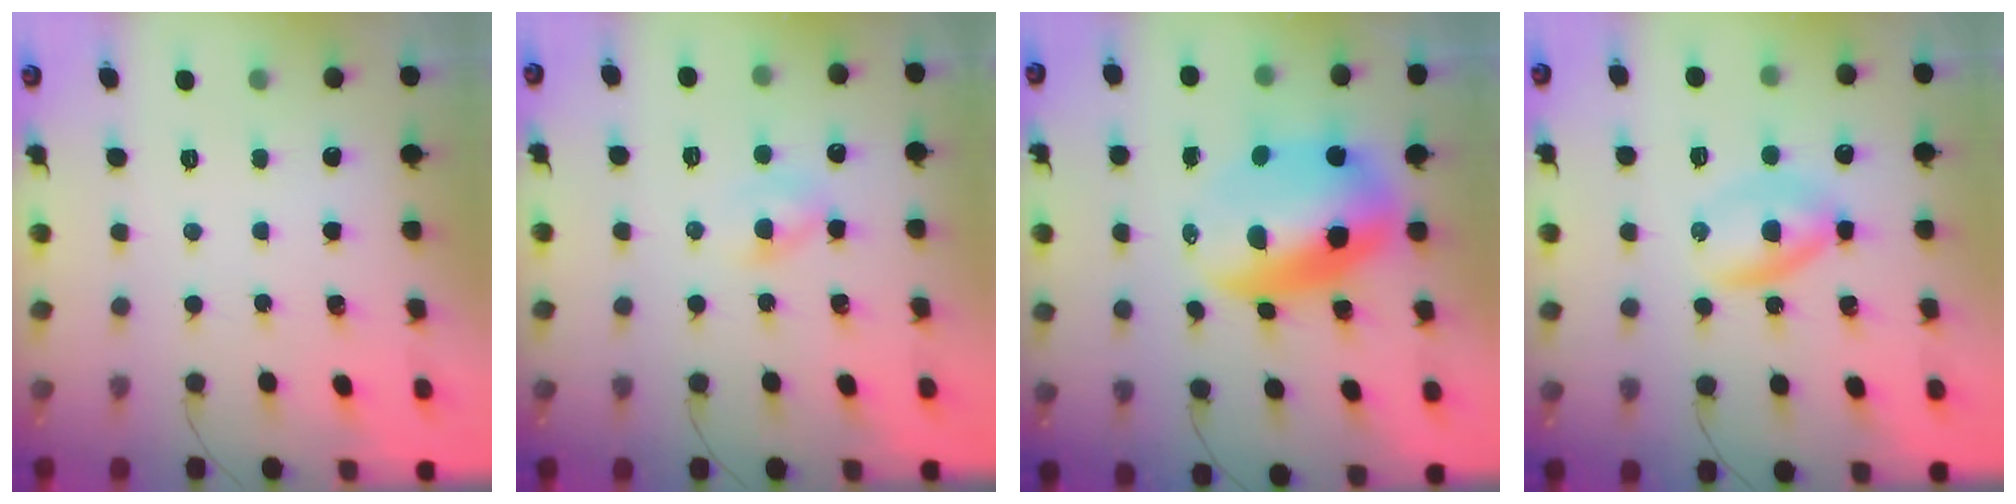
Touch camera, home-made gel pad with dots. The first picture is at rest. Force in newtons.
{"total": 2.4, "press": 2.2, "slide": 1.0}
{"total": 13.3, "press": 12.9, "slide": 3.1}
{"total": 4.3, "press": 4.2, "slide": 0.8}